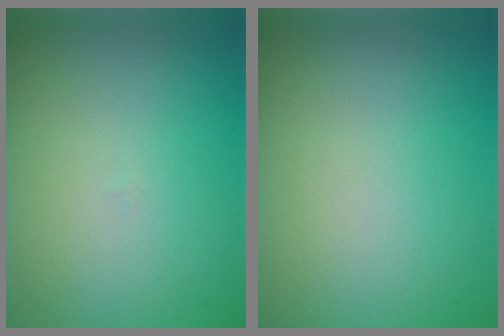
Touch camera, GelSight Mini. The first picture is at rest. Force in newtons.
{"total": 0.0}